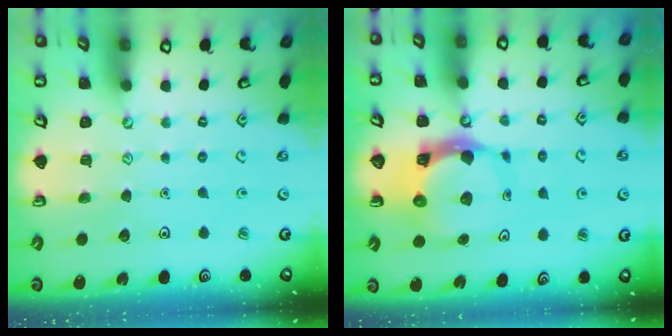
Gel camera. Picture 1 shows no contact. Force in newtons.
{"total": 8.2, "press": 8.1, "slide": 1.3}